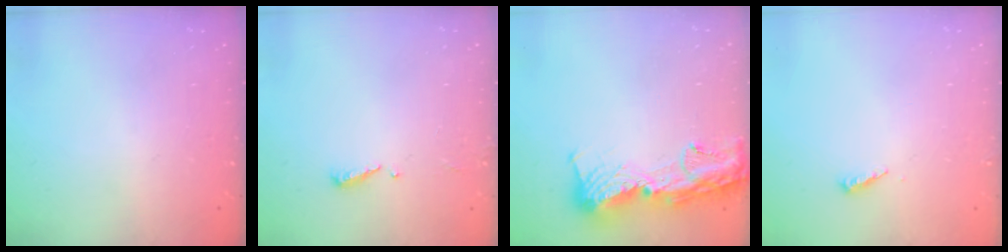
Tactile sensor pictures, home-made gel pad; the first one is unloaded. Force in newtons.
{"total": 4.9, "press": 4.8, "slide": 0.4}
{"total": 15.6, "press": 15.5, "slide": 1.6}
{"total": 3.1, "press": 3.1, "slide": 0.2}